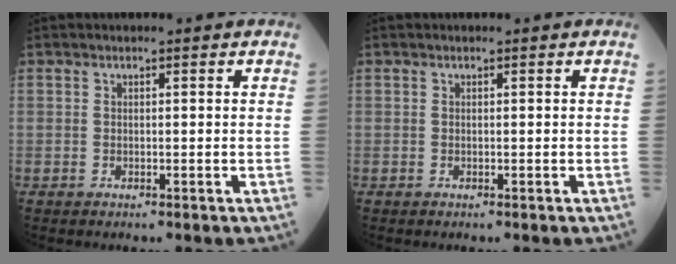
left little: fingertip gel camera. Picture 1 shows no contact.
{"total": 0.0}